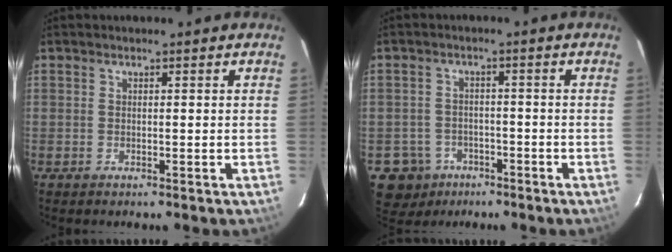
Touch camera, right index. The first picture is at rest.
{"total": 7.5, "force": [-3.9, 6.3, 1.0], "torque": [-0.046, 0.026, -0.056]}